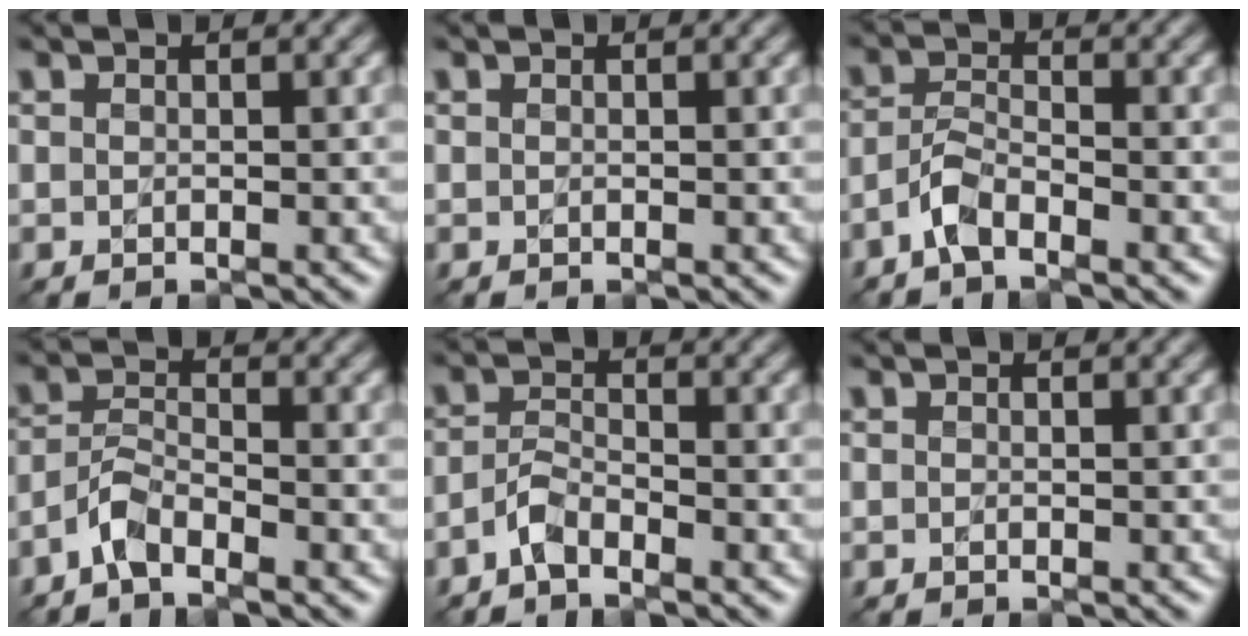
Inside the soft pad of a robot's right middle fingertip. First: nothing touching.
{"total": 0.0}
{"total": 2.7, "force": [-1.9, 0.8, 1.7], "torque": [-0.036, 0.006, -0.046]}
{"total": 2.7, "force": [-2.1, 0.7, 1.5], "torque": [-0.032, 0.007, -0.050]}
{"total": 2.2, "force": [-1.7, 0.6, 1.2], "torque": [-0.028, 0.005, -0.040]}
{"total": 0.0}